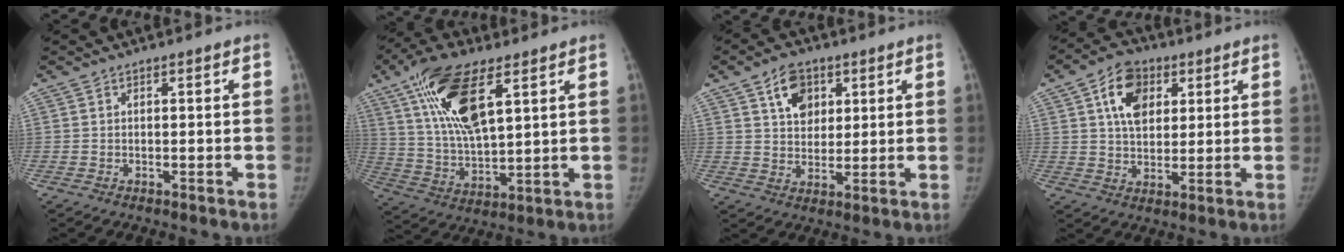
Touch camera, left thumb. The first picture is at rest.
{"total": 17.3, "force": [8.1, 6.9, 13.6], "torque": [-0.251, -0.021, 0.153]}
{"total": 7.9, "force": [3.7, 5.6, 4.2], "torque": [-0.038, -0.017, 0.062]}
{"total": 10.4, "force": [3.9, 7.1, 6.5], "torque": [-0.083, -0.008, 0.063]}